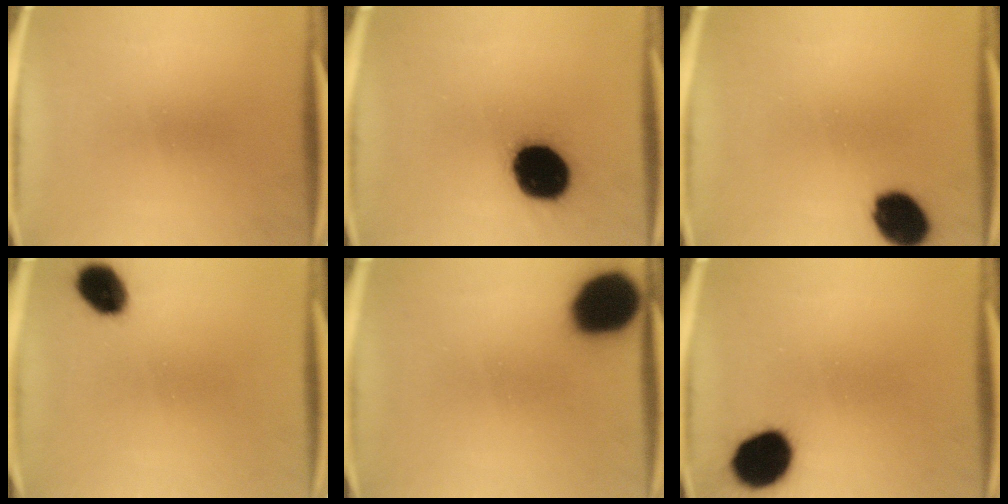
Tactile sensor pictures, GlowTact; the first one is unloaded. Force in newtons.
{"total": 19.6}
{"total": 10.8}
{"total": 7.8}
{"total": 18.8}
{"total": 13.6}